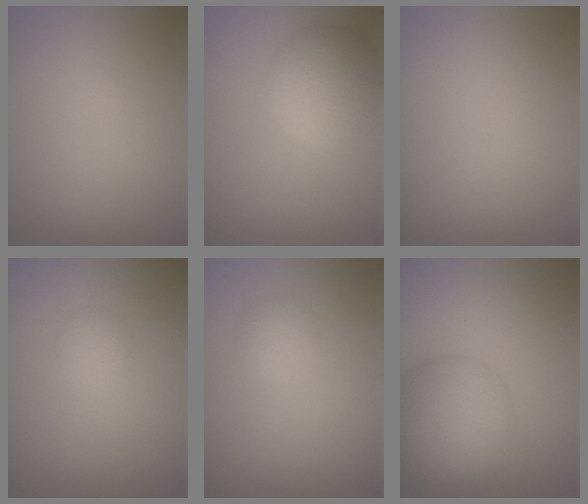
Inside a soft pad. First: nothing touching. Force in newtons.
{"total": 5.9, "press": 5.8, "slide": 0.5}
{"total": 0.0}
{"total": 1.4, "press": 1.4, "slide": 0.1}
{"total": 1.7, "press": 1.7, "slide": 0.1}
{"total": 7.5, "press": 7.5, "slide": 0.4}